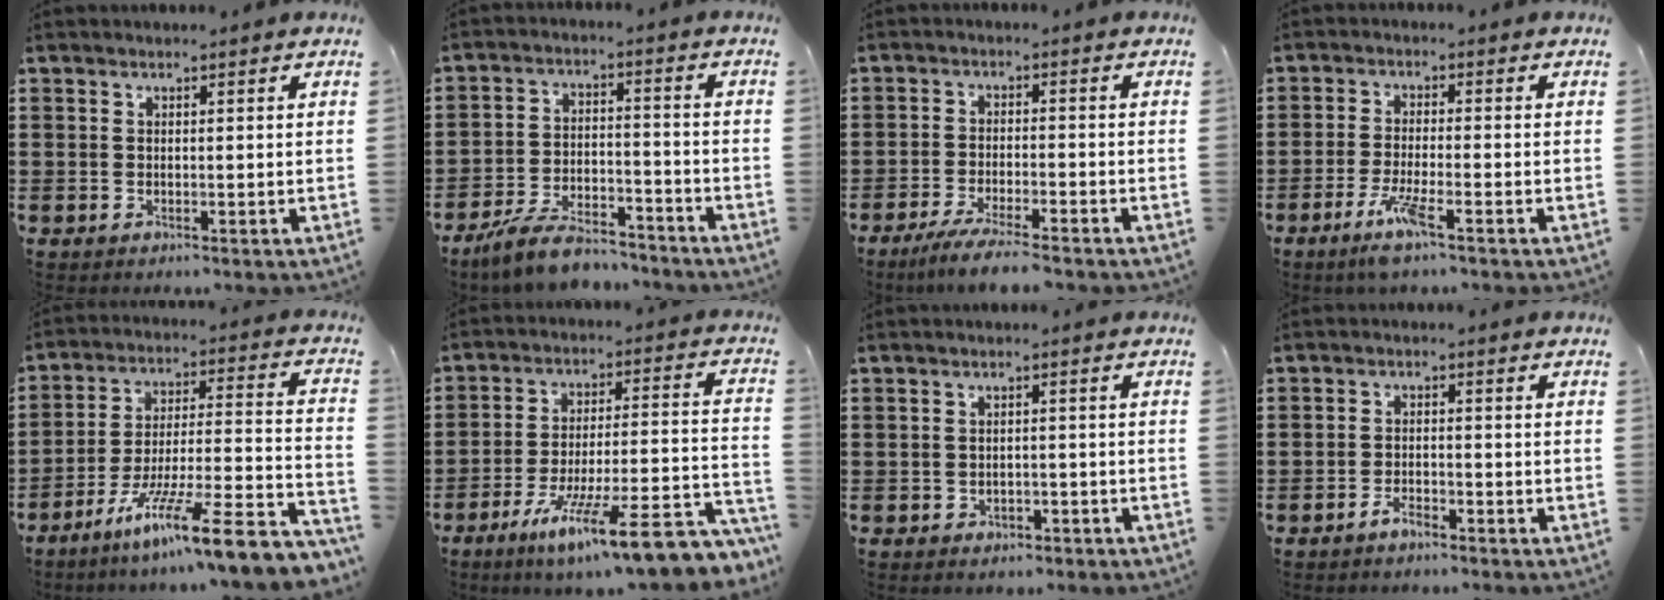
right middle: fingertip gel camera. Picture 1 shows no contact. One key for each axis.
{"total": 7.8, "fx": -7.0, "fy": 1.8, "fz": 3.0, "tx": -0.066, "ty": 0.013, "tz": -0.136}
{"total": 4.7, "fx": -4.1, "fy": -0.1, "fz": 2.3, "tx": -0.050, "ty": -0.014, "tz": -0.079}
{"total": 5.3, "fx": -3.0, "fy": 0.5, "fz": 4.4, "tx": -0.095, "ty": -0.014, "tz": -0.055}
{"total": 12.8, "fx": -9.0, "fy": 0.6, "fz": 9.0, "tx": -0.139, "ty": 0.006, "tz": -0.164}
{"total": 14.5, "fx": -10.4, "fy": 2.1, "fz": 10.0, "tx": -0.149, "ty": 0.029, "tz": -0.177}
{"total": 1.3, "fx": -1.0, "fy": 0.8, "fz": 0.2, "tx": -0.008, "ty": 0.001, "tz": -0.023}
{"total": 2.4, "fx": -2.0, "fy": 0.7, "fz": 1.2, "tx": -0.022, "ty": 0.005, "tz": -0.040}